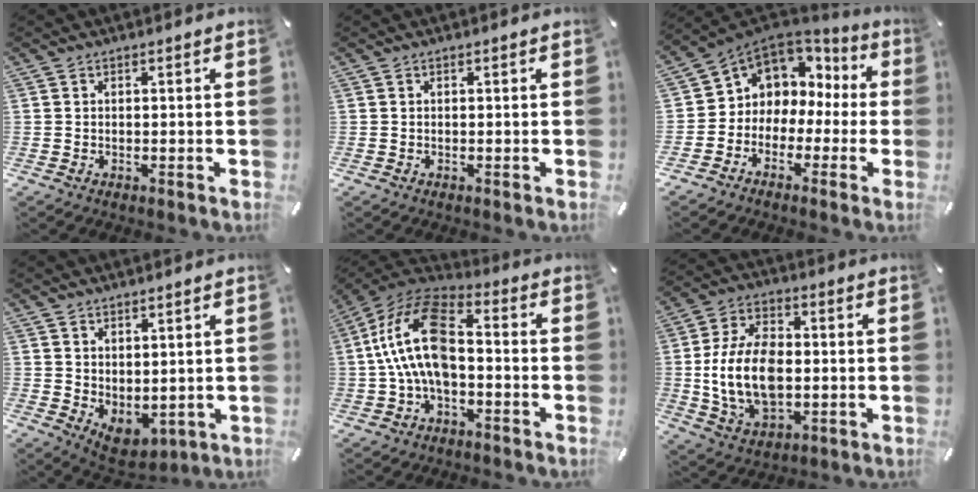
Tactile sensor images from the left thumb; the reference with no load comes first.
{"total": 0.0}
{"total": 6.5, "force": [1.5, 6.3, 0.7], "torque": [-0.044, -0.028, 0.033]}
{"total": 3.4, "force": [1.0, 3.0, 1.2], "torque": [-0.012, -0.015, 0.023]}
{"total": 17.0, "force": [-0.7, 9.8, 13.9], "torque": [-0.300, 0.011, -0.018]}
{"total": 16.3, "force": [-0.9, 11.0, 12.0], "torque": [-0.262, 0.003, -0.015]}